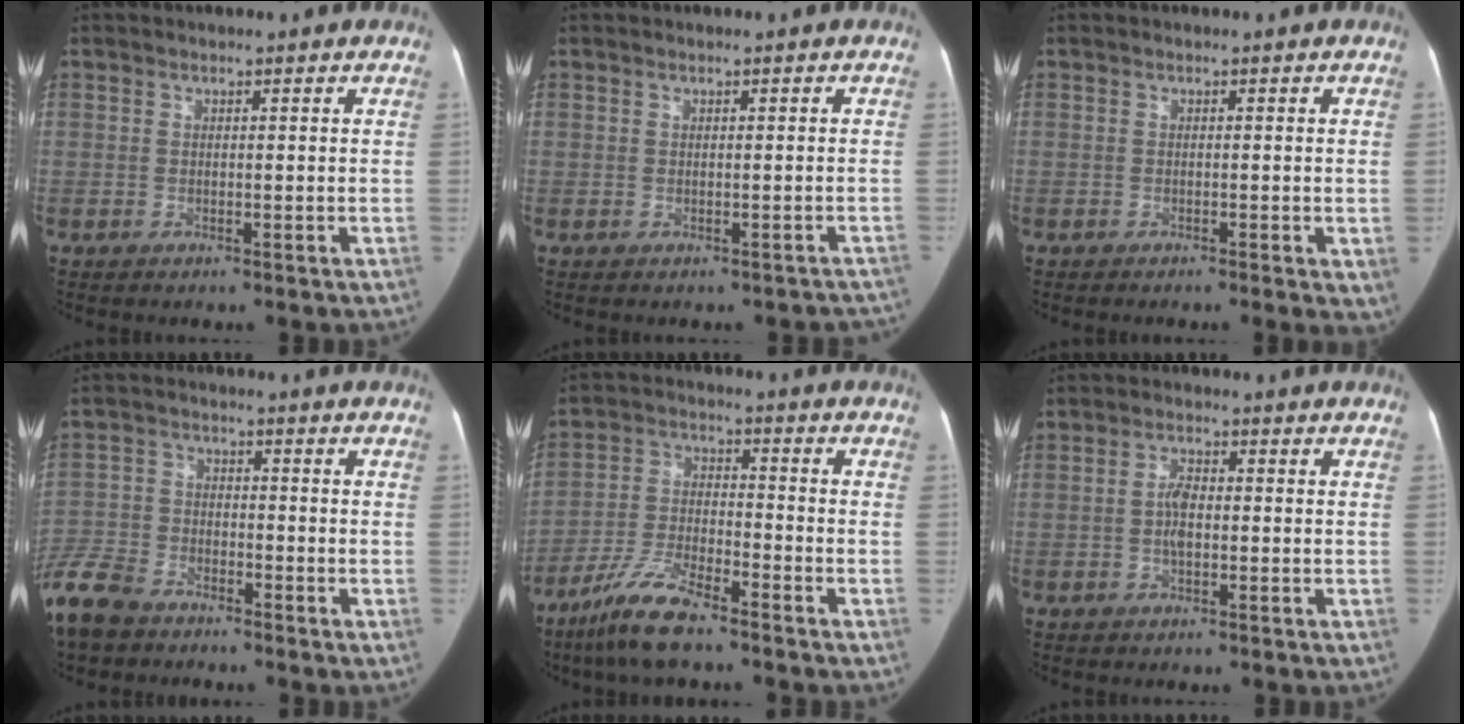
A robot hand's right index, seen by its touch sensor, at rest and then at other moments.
{"total": 3.0, "force": [-2.1, 2.1, 0.1], "torque": [0.011, 0.020, -0.027]}
{"total": 3.6, "force": [-1.6, 0.9, 3.1], "torque": [-0.029, -0.009, -0.022]}
{"total": 10.0, "force": [-7.9, 4.8, 3.7], "torque": [-0.091, -0.015, -0.154]}
{"total": 8.9, "force": [-6.9, 1.8, 5.3], "torque": [-0.114, -0.018, -0.136]}
{"total": 3.1, "force": [-0.4, 1.3, 2.8], "torque": [-0.058, 0.008, -0.010]}